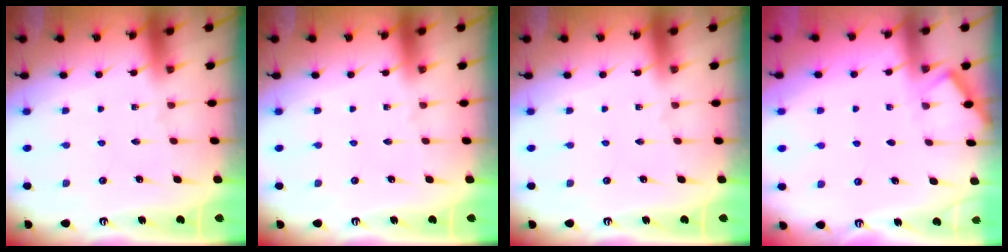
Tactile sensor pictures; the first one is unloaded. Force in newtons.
{"total": 0.0}
{"total": 0.0}
{"total": 2.7, "press": 2.6, "slide": 0.3}